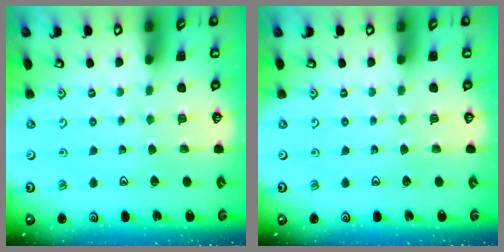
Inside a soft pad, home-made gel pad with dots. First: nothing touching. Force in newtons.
{"total": 0.0}